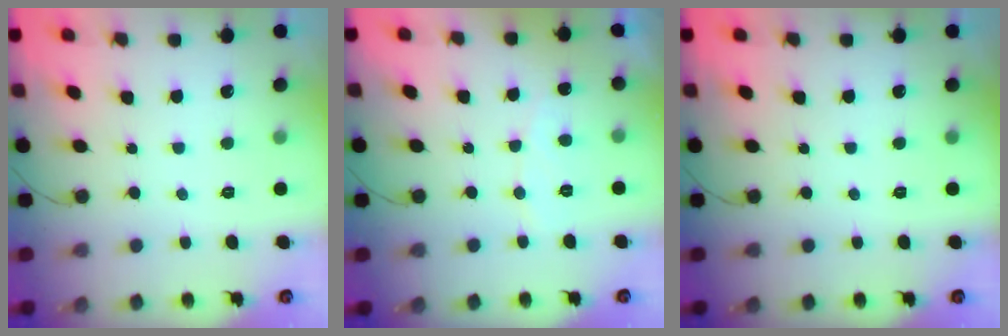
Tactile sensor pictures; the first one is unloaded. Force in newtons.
{"total": 5.4, "press": 5.4, "slide": 0.4}
{"total": 0.0}